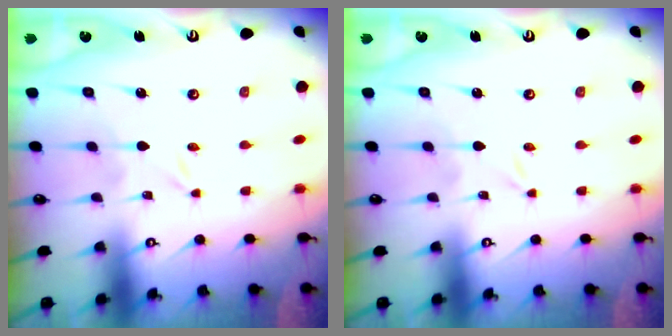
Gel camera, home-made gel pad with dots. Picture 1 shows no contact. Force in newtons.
{"total": 0.0}